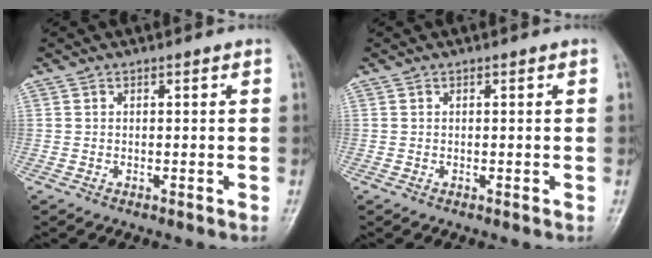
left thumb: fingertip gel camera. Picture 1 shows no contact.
{"total": 0.0}